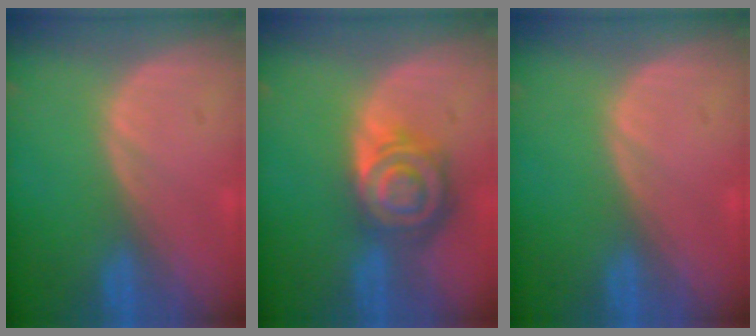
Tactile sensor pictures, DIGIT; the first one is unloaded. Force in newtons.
{"total": 8.6, "press": 7.4, "slide": 4.4}
{"total": 0.0}